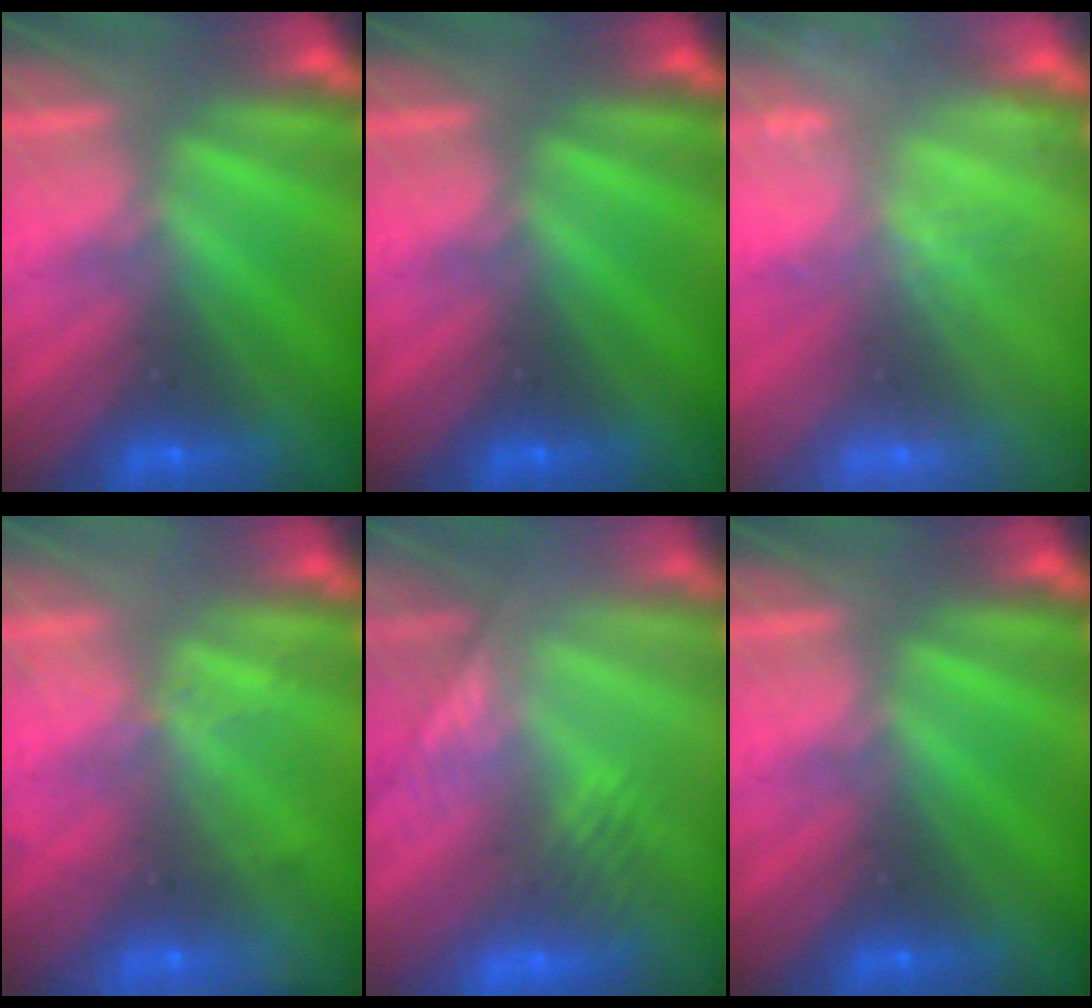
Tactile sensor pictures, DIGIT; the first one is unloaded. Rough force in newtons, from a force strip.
{"total": 0.0}
{"total": 2.0}
{"total": 2.2}
{"total": 2.7}
{"total": 0.0}